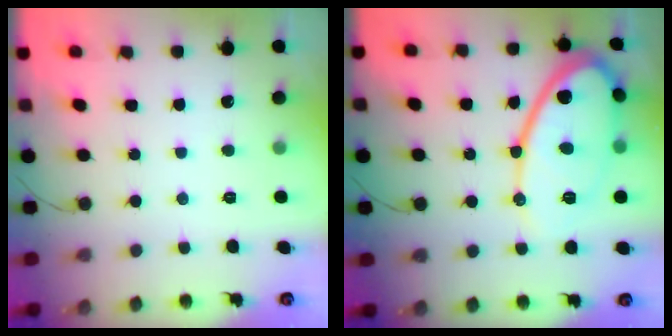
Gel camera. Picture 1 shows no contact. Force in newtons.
{"total": 17.5, "press": 17.4, "slide": 1.2}